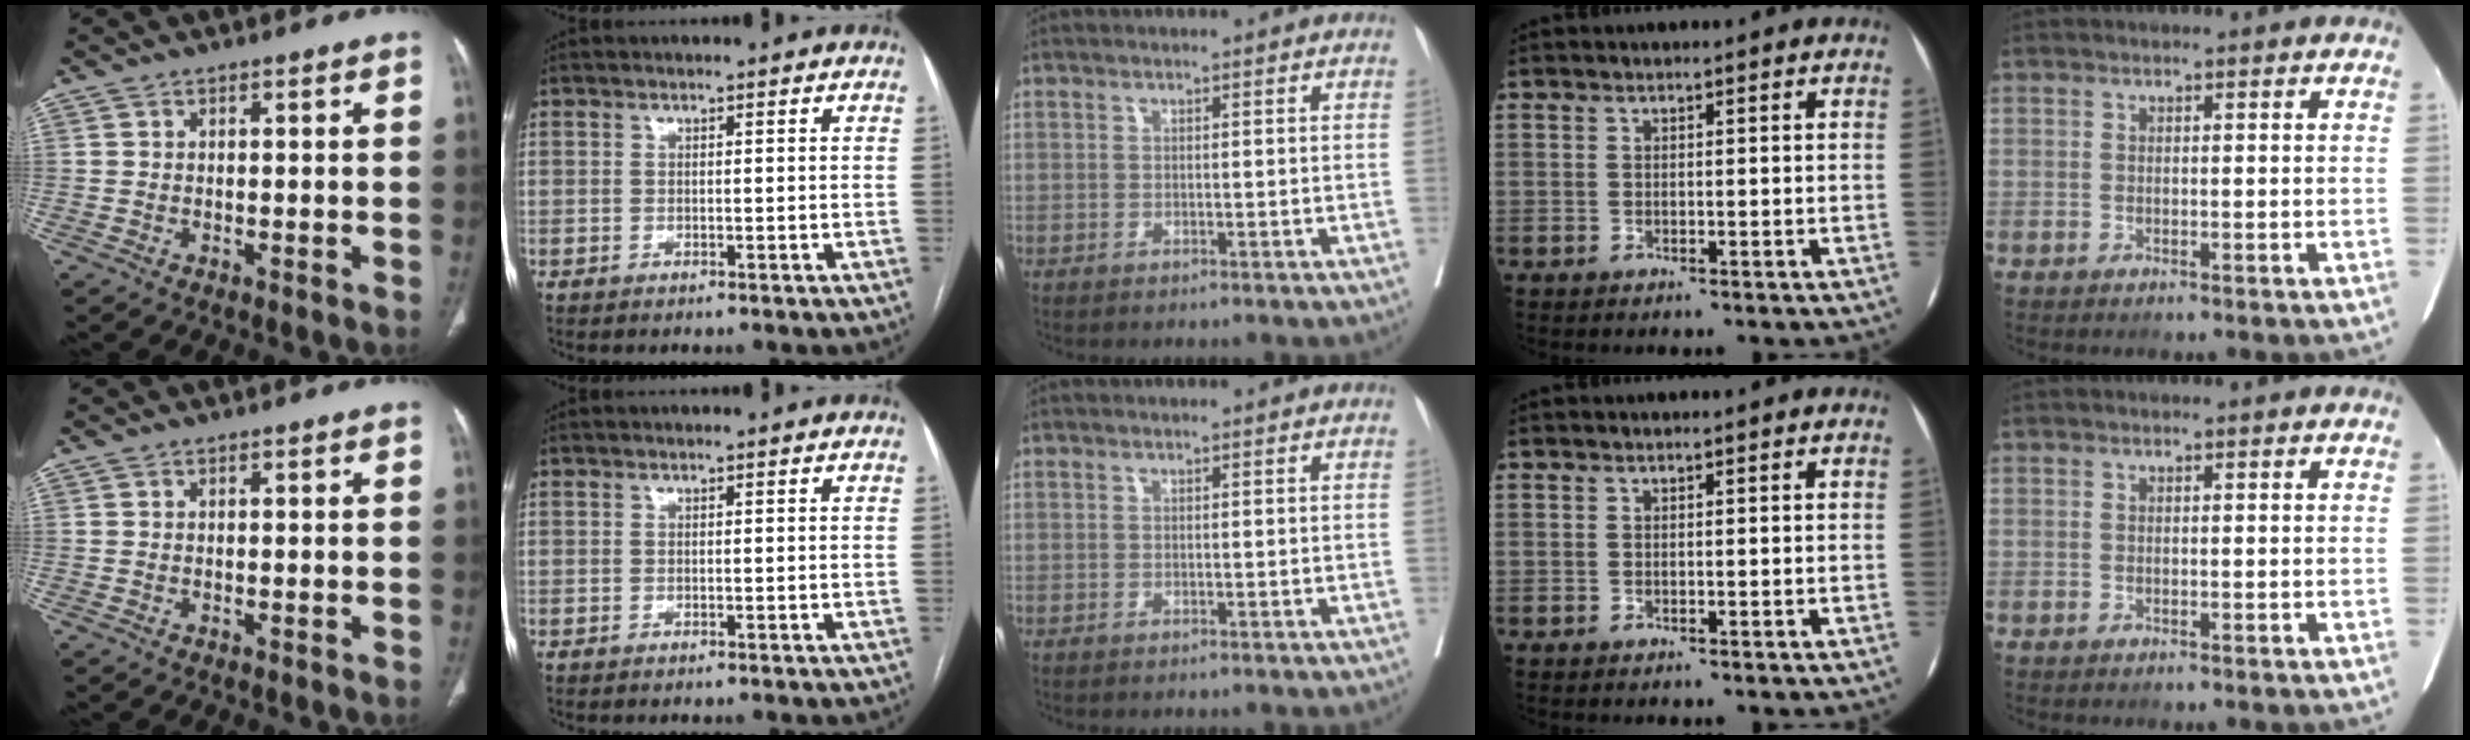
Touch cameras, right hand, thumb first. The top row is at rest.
{}